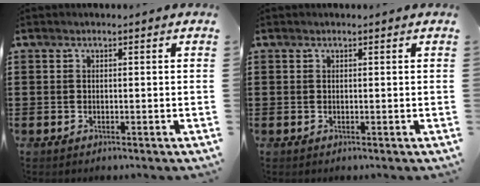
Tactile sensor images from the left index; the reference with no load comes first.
{"total": 0.0}